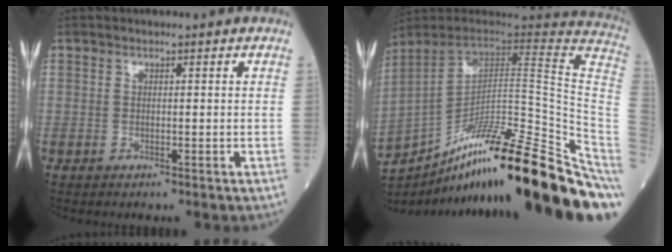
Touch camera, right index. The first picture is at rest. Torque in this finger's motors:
{"motor_torque": [-0.28, -1.45, 0.27, 0.17]}